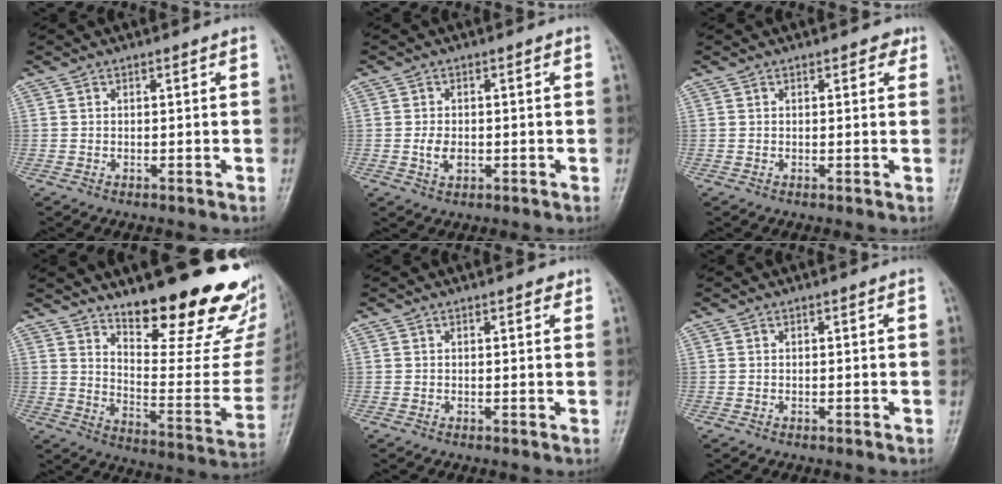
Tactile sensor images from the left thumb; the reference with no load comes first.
{"total": 3.1, "force": [-0.5, 2.1, 2.3], "torque": [-0.039, -0.001, -0.009]}
{"total": 1.8, "force": [1.1, 1.1, 1.0], "torque": [0.003, -0.002, 0.008]}
{"total": 23.3, "force": [17.1, 6.7, 14.4], "torque": [-0.157, -0.123, 0.245]}
{"total": 1.2, "force": [0.9, 0.6, 0.7], "torque": [-0.002, -0.003, 0.007]}
{"total": 0.0}